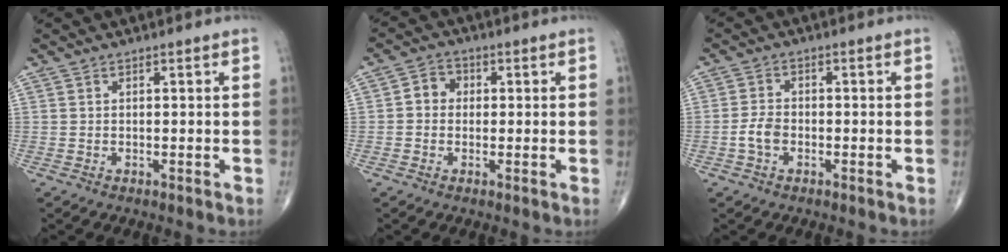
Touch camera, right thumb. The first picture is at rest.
{"total": 3.8, "force": [0.1, 3.4, 1.8], "torque": [-0.012, 0.013, -0.008]}
{"total": 3.4, "force": [-1.2, 2.2, 2.3], "torque": [-0.046, 0.011, -0.027]}